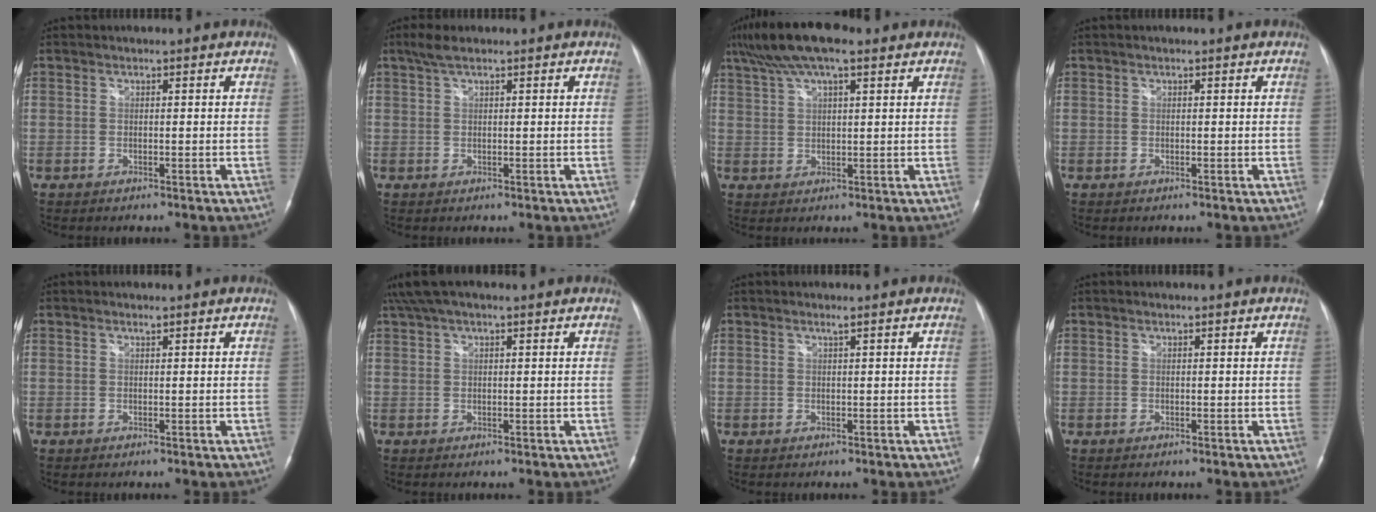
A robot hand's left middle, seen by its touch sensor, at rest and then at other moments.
{"total": 2.5, "force": [1.8, 0.6, 1.6], "torque": [-0.038, 0.014, 0.037]}
{"total": 11.0, "force": [7.7, 2.5, 7.4], "torque": [-0.144, 0.036, 0.134]}
{"total": 0.0}
{"total": 0.0}
{"total": 6.2, "force": [4.4, 1.4, 4.0], "torque": [-0.084, 0.046, 0.081]}
{"total": 0.6, "force": [0.4, -0.1, 0.4], "torque": [-0.013, -0.001, 0.009]}
{"total": 0.0}